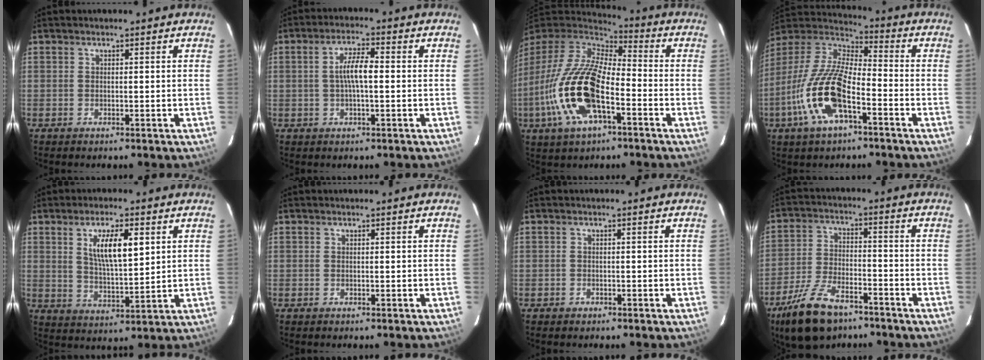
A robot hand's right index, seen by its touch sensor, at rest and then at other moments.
{"total": 5.3, "force": [0.0, 1.2, 5.1], "torque": [-0.096, 0.008, 0.001]}
{"total": 20.4, "force": [-6.9, 8.7, 17.2], "torque": [-0.361, -0.027, -0.136]}
{"total": 17.6, "force": [-7.4, 6.4, 14.6], "torque": [-0.306, -0.015, -0.151]}
{"total": 9.2, "force": [3.4, 2.8, 8.1], "torque": [-0.145, 0.000, 0.066]}
{"total": 0.0}
{"total": 1.1, "force": [-0.8, 0.8, 0.1], "torque": [-0.001, 0.004, -0.011]}
{"total": 14.1, "force": [-9.8, 6.2, 8.0], "torque": [-0.177, -0.015, -0.177]}